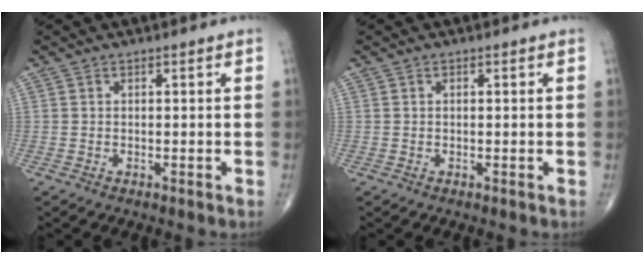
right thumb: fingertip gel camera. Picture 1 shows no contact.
{"total": 0.0}